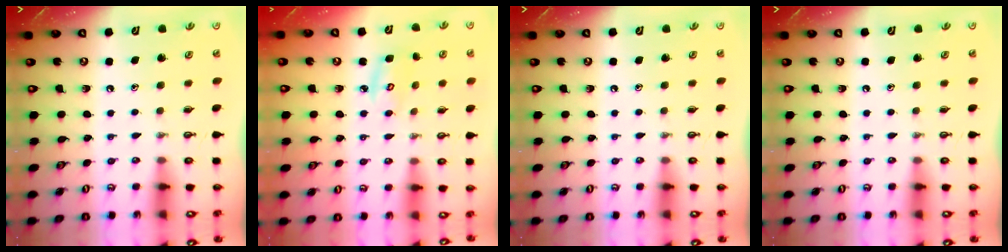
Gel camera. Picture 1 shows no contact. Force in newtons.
{"total": 3.9, "press": 3.9, "slide": 0.5}
{"total": 0.0}
{"total": 0.0}